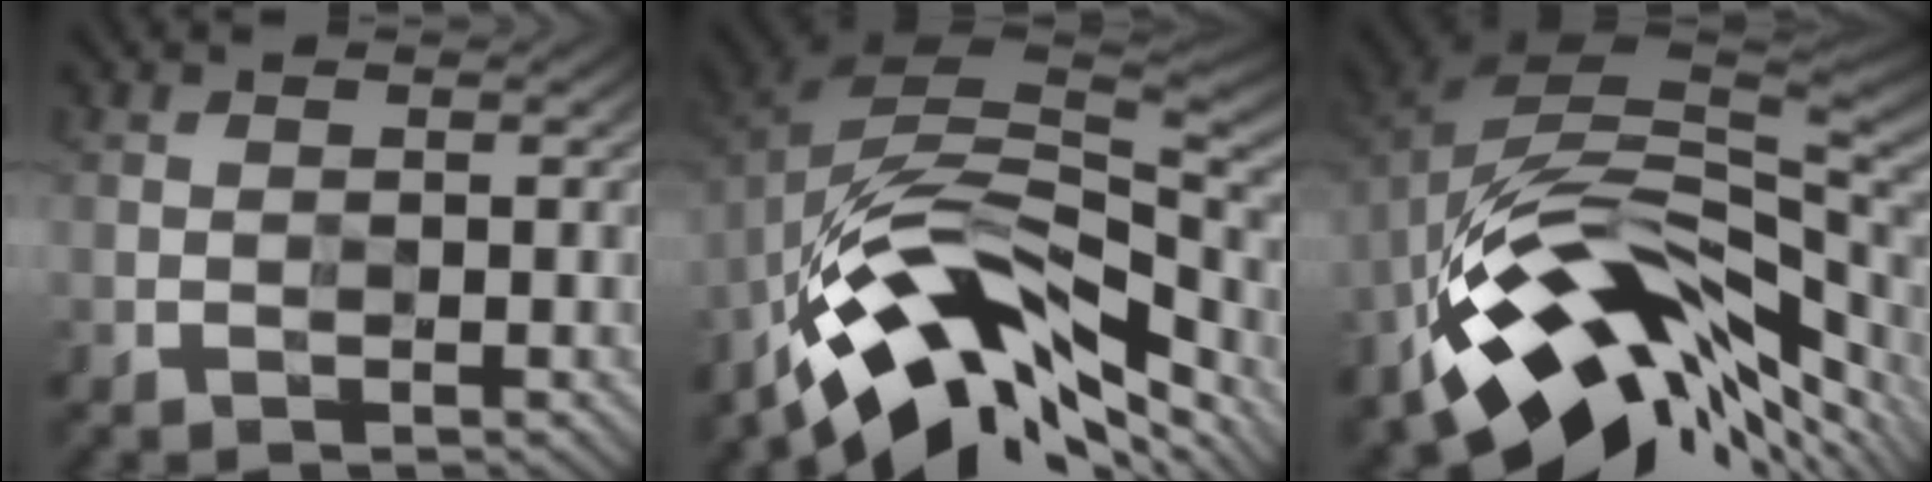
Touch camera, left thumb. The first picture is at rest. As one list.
[{"total": 13.0, "force": [-8.5, 5.4, 8.3], "torque": [-0.154, 0.022, -0.161]}, {"total": 13.6, "force": [-7.0, 6.6, 9.6], "torque": [-0.167, 0.010, -0.133]}]